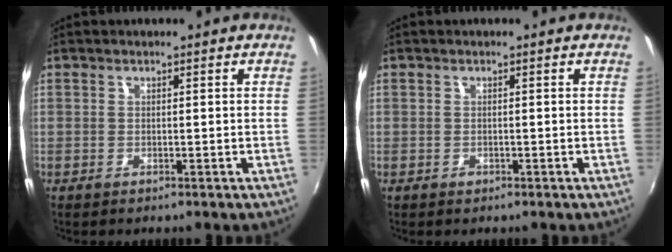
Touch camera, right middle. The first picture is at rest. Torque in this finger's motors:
{"motor_torque": [0.32, -0.25, 0.03, 0.02]}